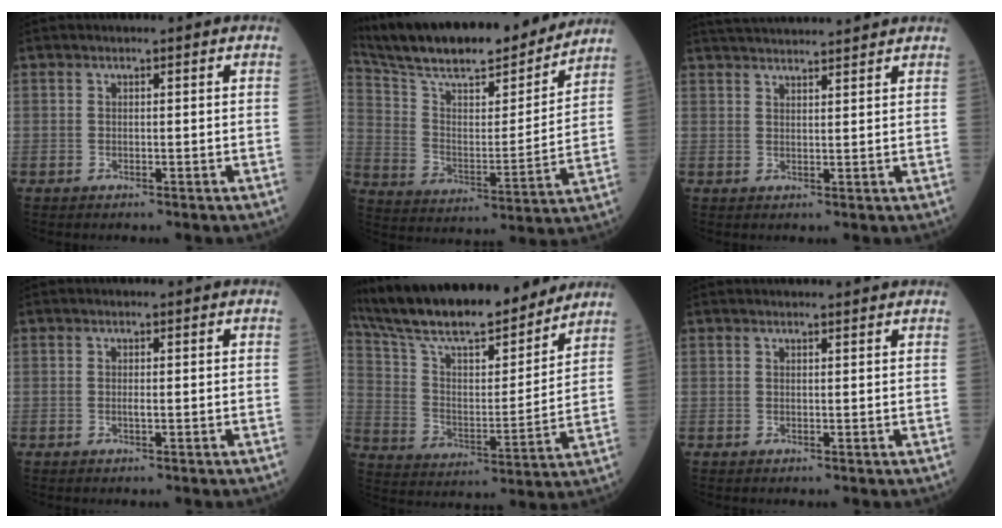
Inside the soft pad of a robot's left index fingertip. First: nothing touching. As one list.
[{"total": 22.6, "force": [20.0, 3.3, 9.9], "torque": [-0.176, -0.005, 0.309]}, {"total": 10.6, "force": [9.9, 0.3, 3.7], "torque": [-0.067, 0.024, 0.144]}, {"total": 0.5, "force": [0.0, -0.1, 0.5], "torque": [-0.012, -0.001, 0.002]}, {"total": 22.2, "force": [19.4, 3.3, 10.2], "torque": [-0.182, 0.002, 0.312]}, {"total": 3.3, "force": [3.1, 0.0, 1.0], "torque": [-0.013, 0.013, 0.036]}]